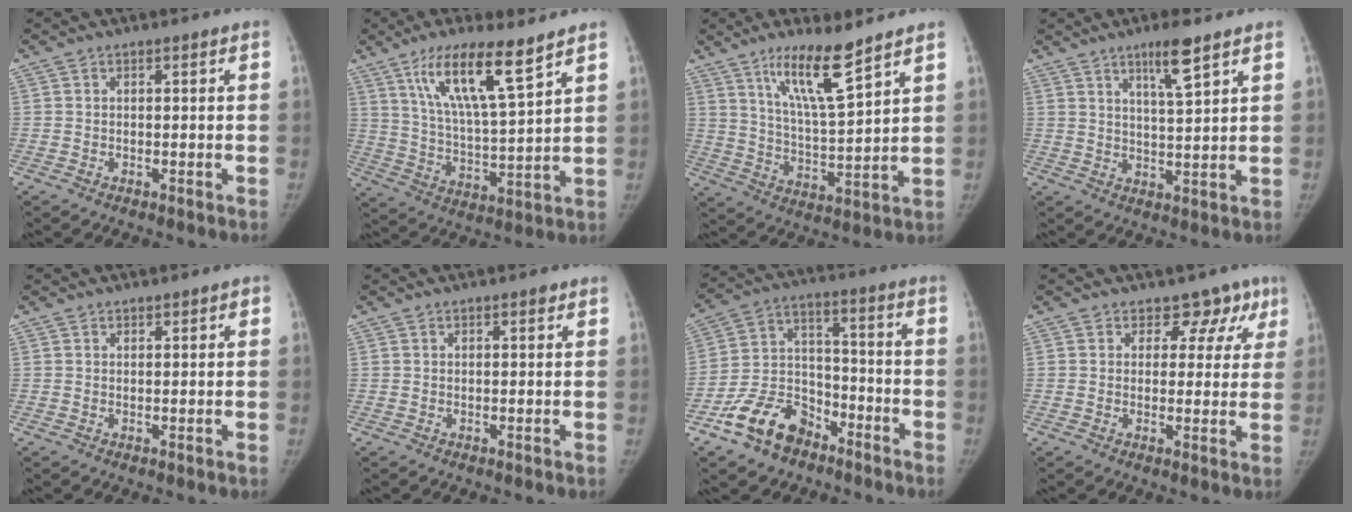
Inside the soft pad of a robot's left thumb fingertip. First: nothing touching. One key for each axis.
{"total": 14.5, "fx": 8.9, "fy": 2.6, "fz": 11.1, "tx": -0.191, "ty": -0.045, "tz": 0.170}
{"total": 11.9, "fx": 8.1, "fy": 1.6, "fz": 8.6, "tx": -0.147, "ty": -0.060, "tz": 0.153}
{"total": 6.2, "fx": 4.0, "fy": 0.7, "fz": 4.7, "tx": -0.077, "ty": -0.028, "tz": 0.071}
{"total": 0.9, "fx": 0.5, "fy": 0.4, "fz": 0.6, "tx": 0.001, "ty": 0.001, "tz": 0.004}
{"total": 0.6, "fx": 0.4, "fy": 0.3, "fz": 0.4, "tx": -0.004, "ty": 0.000, "tz": 0.004}
{"total": 13.2, "fx": -8.7, "fy": 8.2, "fz": 5.5, "tx": -0.078, "ty": 0.073, "tz": -0.159}
{"total": 6.4, "fx": 4.1, "fy": 4.7, "fz": 1.1, "tx": 0.034, "ty": -0.016, "tz": 0.031}